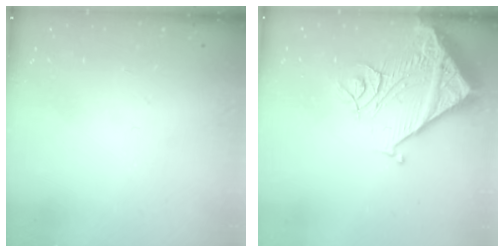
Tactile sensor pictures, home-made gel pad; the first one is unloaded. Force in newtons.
{"total": 14.6, "press": 14.5, "slide": 2.0}